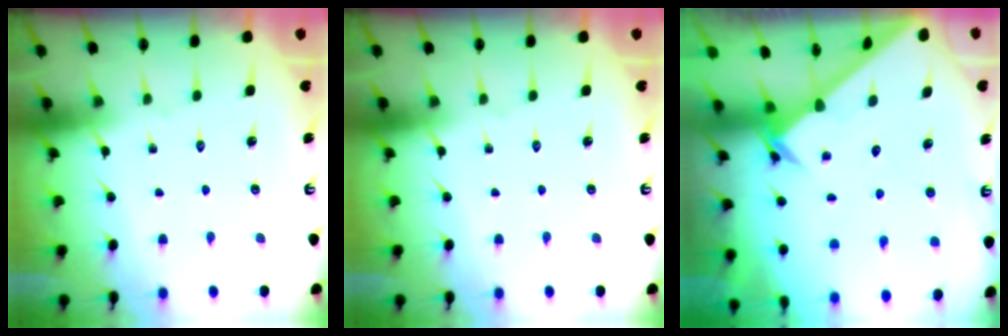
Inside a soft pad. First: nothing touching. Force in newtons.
{"total": 0.0}
{"total": 2.6, "press": 2.6, "slide": 0.2}